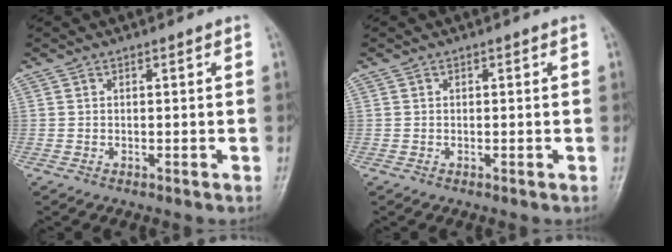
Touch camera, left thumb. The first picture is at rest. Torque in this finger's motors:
{"motor_torque": [-0.17, 0.17, -0.07, 0.05, 0.00]}